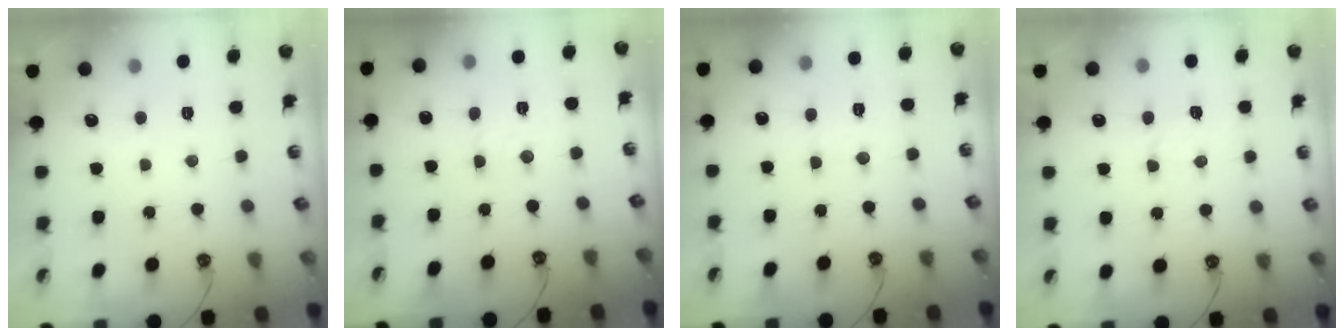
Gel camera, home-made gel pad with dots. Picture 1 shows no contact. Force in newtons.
{"total": 3.6, "press": 3.5, "slide": 0.5}
{"total": 4.8, "press": 4.8, "slide": 0.6}
{"total": 3.0, "press": 2.8, "slide": 1.1}